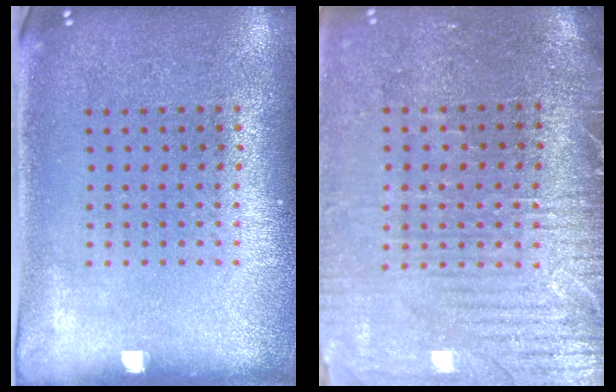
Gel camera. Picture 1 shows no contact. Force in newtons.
{"total": 3.7, "press": 3.3, "slide": 1.5}